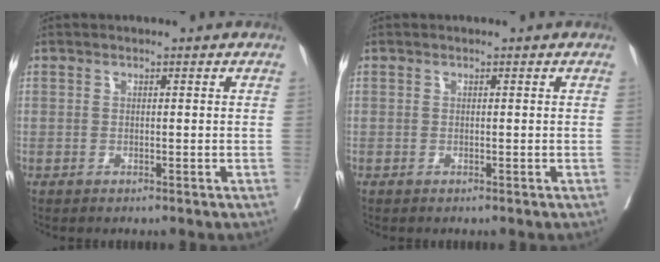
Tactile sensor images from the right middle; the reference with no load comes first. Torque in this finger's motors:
{"motor_torque": [0.14, -0.27, -0.02, -0.01]}